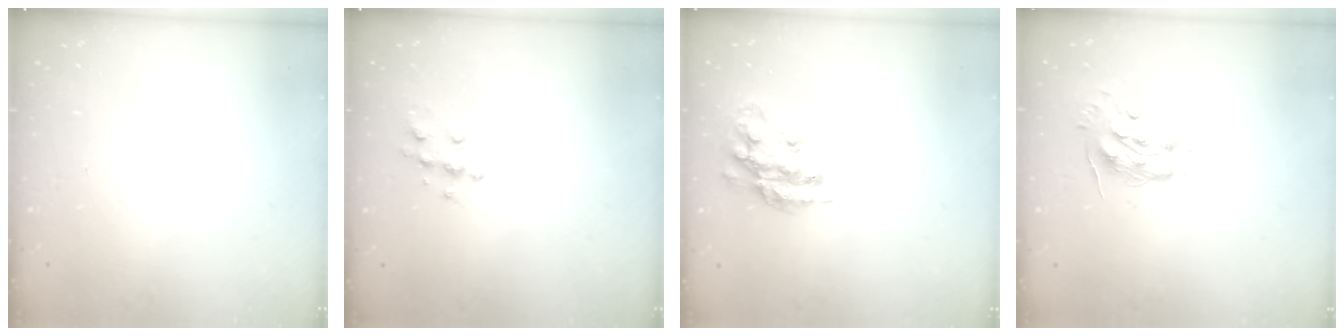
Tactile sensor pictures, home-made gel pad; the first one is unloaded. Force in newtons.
{"total": 6.3, "press": 6.3, "slide": 0.3}
{"total": 17.3, "press": 17.3, "slide": 1.4}
{"total": 8.5, "press": 8.4, "slide": 0.5}